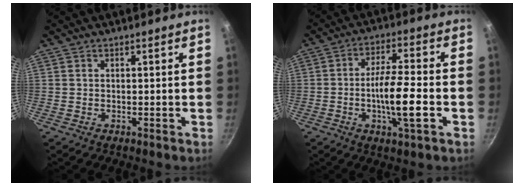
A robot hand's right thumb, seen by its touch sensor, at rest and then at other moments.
{"total": 10.6, "force": [-2.7, 2.3, 10.0], "torque": [-0.172, 0.019, -0.053]}